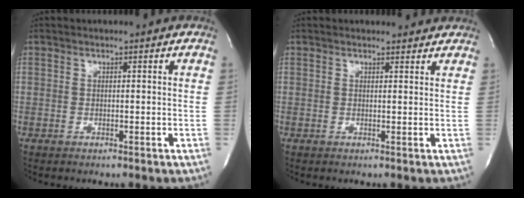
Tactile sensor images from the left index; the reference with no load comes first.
{"total": 2.9, "force": [2.8, 0.9, 0.1], "torque": [-0.003, 0.000, 0.023]}